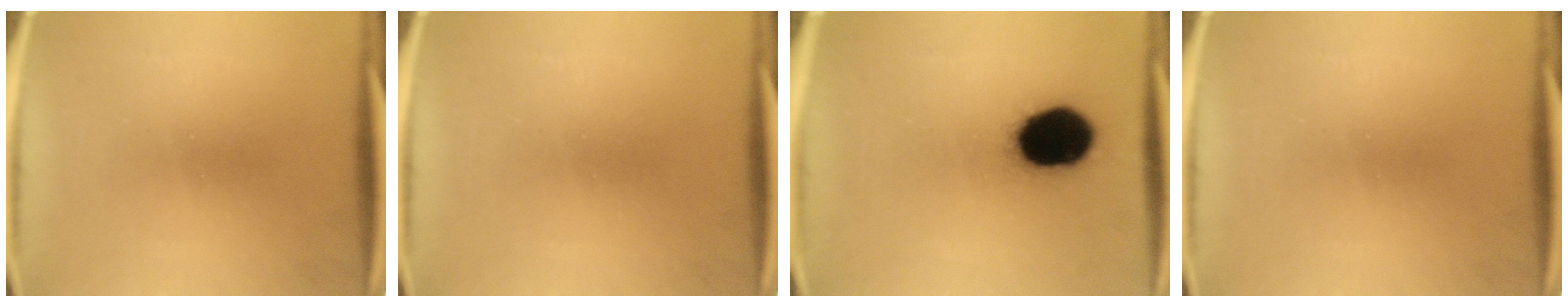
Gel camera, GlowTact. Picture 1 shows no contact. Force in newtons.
{"total": 0.0}
{"total": 19.5}
{"total": 0.0}